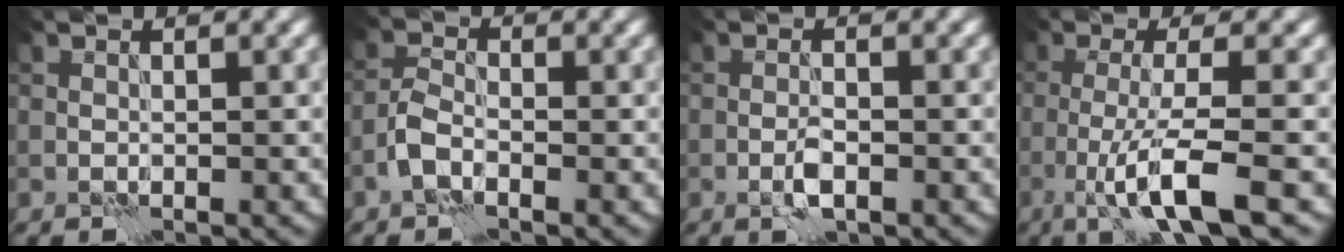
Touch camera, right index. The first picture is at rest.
{"total": 2.0, "force": [-1.2, 1.0, 1.3], "torque": [-0.026, 0.008, -0.030]}
{"total": 1.8, "force": [-0.8, 0.5, 1.5], "torque": [-0.028, 0.003, -0.019]}
{"total": 6.5, "force": [-2.3, 1.1, 5.9], "torque": [-0.095, -0.003, -0.055]}